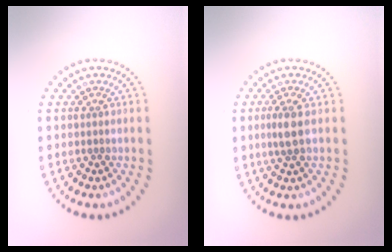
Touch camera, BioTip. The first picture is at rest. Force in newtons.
{"total": 1.9, "press": 1.7, "slide": 0.9}